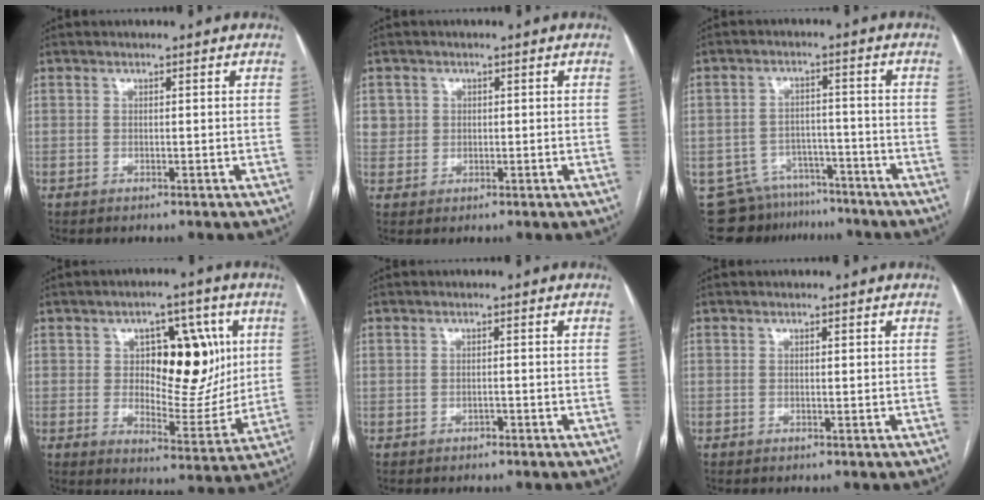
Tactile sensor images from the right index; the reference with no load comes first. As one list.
[{"total": 3.0, "force": [0.9, 2.9, 0.0], "torque": [0.017, 0.004, 0.016]}, {"total": 10.5, "force": [-8.7, 5.9, 0.7], "torque": [-0.012, 0.023, -0.120]}, {"total": 14.1, "force": [3.3, 7.0, 11.8], "torque": [-0.150, 0.015, 0.059]}, {"total": 0.6, "force": [-0.3, 0.5, 0.3], "torque": [-0.007, 0.001, -0.003]}, {"total": 0.6, "force": [0.3, 0.2, 0.5], "torque": [-0.008, -0.001, 0.005]}]